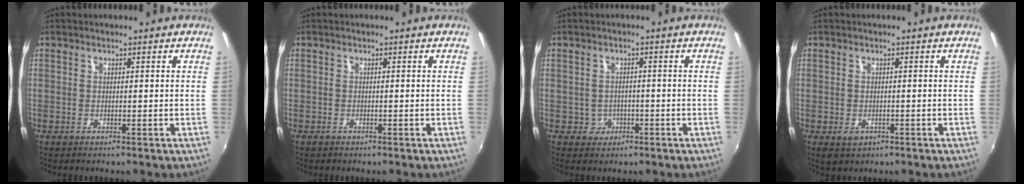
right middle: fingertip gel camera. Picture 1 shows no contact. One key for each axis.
{"total": 0.8, "fx": -0.6, "fy": 0.5, "fz": 0.2, "tx": -0.006, "ty": -0.003, "tz": -0.012}
{"total": 3.0, "fx": -1.0, "fy": 2.8, "fz": 0.2, "tx": -0.009, "ty": 0.004, "tz": -0.012}
{"total": 2.7, "fx": -1.2, "fy": 2.0, "fz": 1.4, "tx": -0.026, "ty": -0.007, "tz": -0.014}